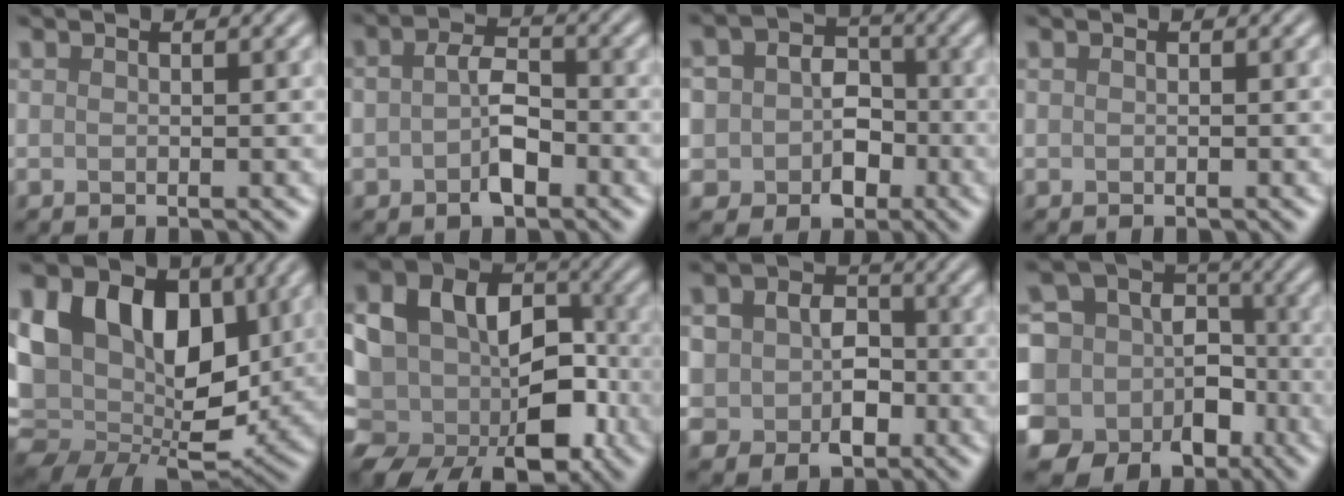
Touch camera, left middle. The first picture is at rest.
{"total": 3.7, "force": [-1.1, 2.1, 2.8], "torque": [-0.050, 0.004, -0.021]}
{"total": 6.6, "force": [-0.8, 5.6, 3.4], "torque": [-0.034, 0.003, -0.030]}
{"total": 0.0}
{"total": 14.6, "force": [2.1, 10.1, 10.3], "torque": [-0.188, 0.004, 0.027]}
{"total": 13.9, "force": [-2.1, 10.4, 8.9], "torque": [-0.141, 0.008, -0.040]}
{"total": 7.6, "force": [-0.7, 6.2, 4.2], "torque": [-0.059, -0.007, -0.020]}
{"total": 13.6, "force": [-6.2, 11.5, 3.6], "torque": [-0.081, -0.019, -0.106]}